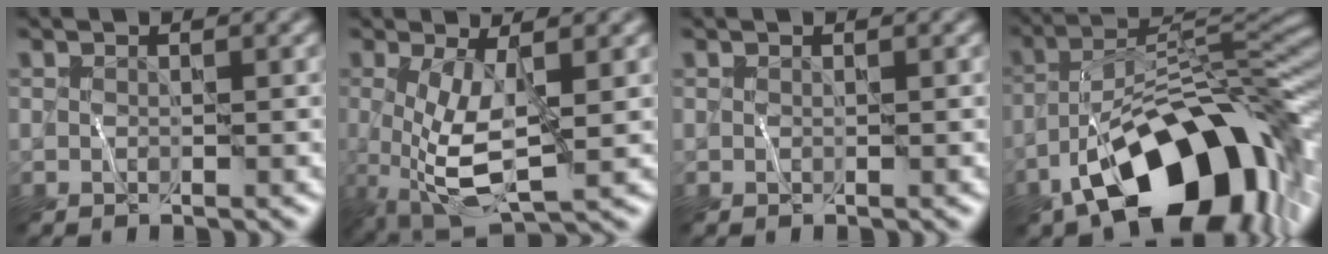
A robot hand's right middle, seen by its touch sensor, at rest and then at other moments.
{"total": 6.0, "force": [-0.3, 2.2, 5.6], "torque": [-0.129, -0.014, -0.002]}
{"total": 0.0}
{"total": 14.8, "force": [-7.7, 7.2, 10.4], "torque": [-0.138, 0.014, -0.140]}